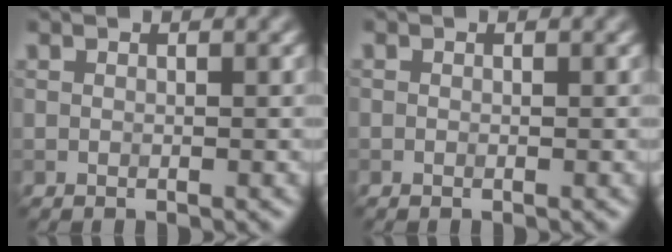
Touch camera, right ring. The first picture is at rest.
{"total": 0.0}